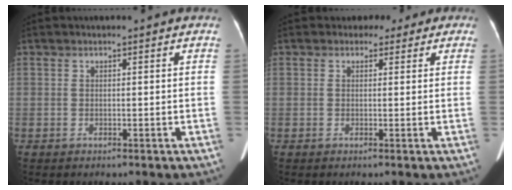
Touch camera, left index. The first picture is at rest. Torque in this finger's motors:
{"motor_torque": [0.61, -0.60, 0.09, 0.00]}